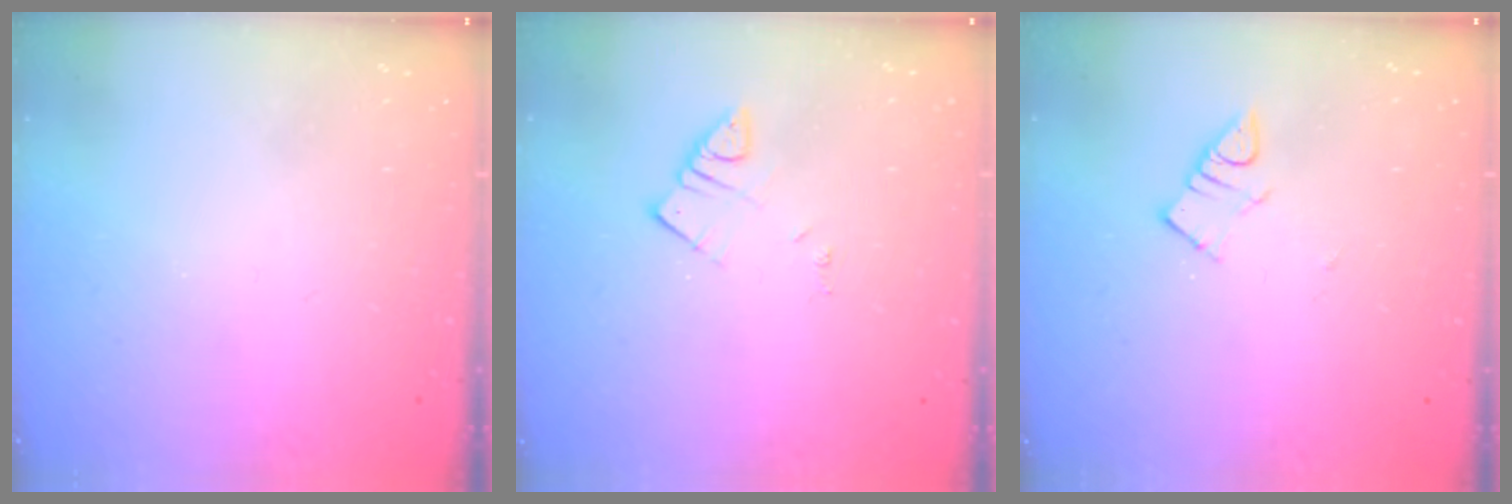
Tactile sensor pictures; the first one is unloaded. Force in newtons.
{"total": 3.5, "press": 3.5, "slide": 0.4}
{"total": 4.2, "press": 4.2, "slide": 0.6}